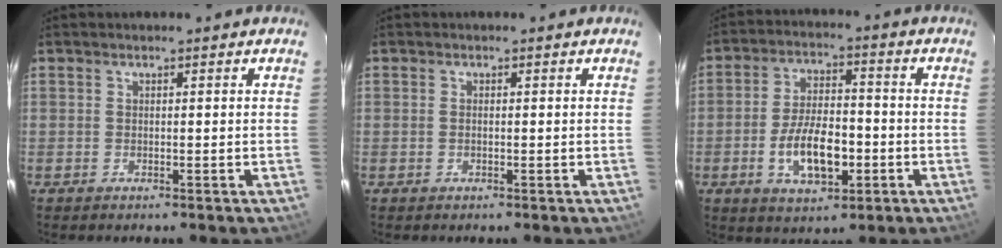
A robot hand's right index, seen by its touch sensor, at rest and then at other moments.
{"total": 0.5, "force": [0.0, 0.1, 0.5], "torque": [-0.013, 0.001, -0.003]}
{"total": 10.9, "force": [-3.4, 5.1, 9.0], "torque": [-0.175, 0.003, -0.050]}